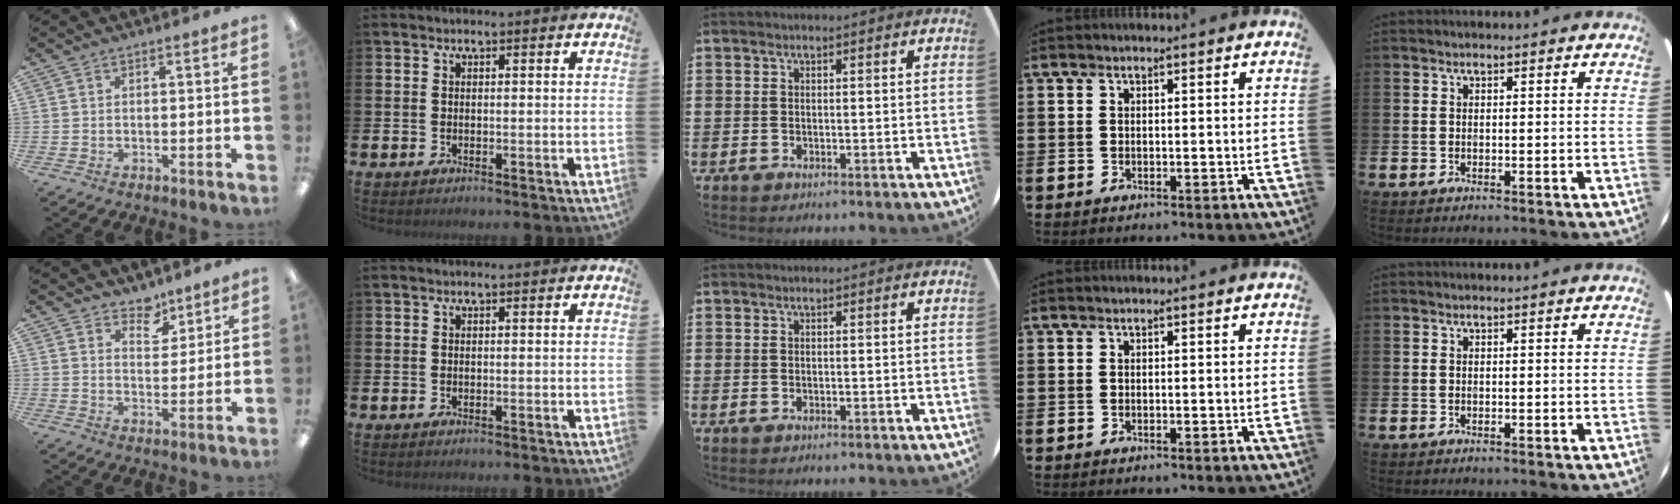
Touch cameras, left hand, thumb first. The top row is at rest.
{"thumb": {"total": 6.0, "force": [5.0, 3.1, 1.0], "torque": [-0.005, -0.032, 0.088]}}